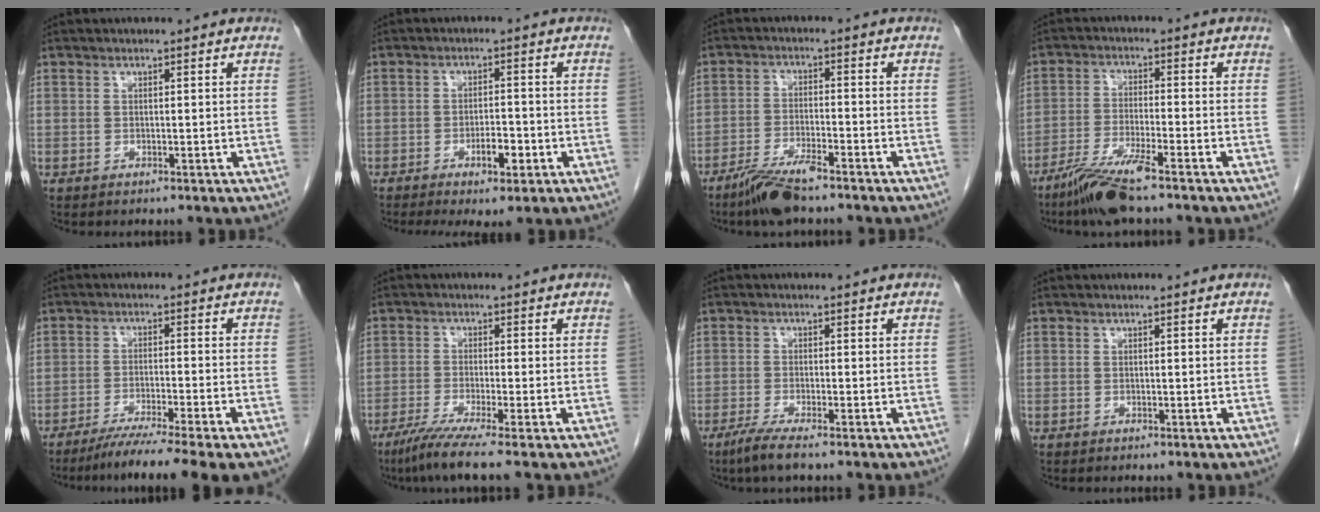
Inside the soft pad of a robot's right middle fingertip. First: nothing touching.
{"total": 5.1, "force": [-2.4, 1.2, 4.3], "torque": [-0.076, -0.004, -0.035]}
{"total": 6.9, "force": [-5.3, 0.9, 4.4], "torque": [-0.090, -0.015, -0.099]}
{"total": 8.2, "force": [-6.0, 0.2, 5.5], "torque": [-0.112, -0.025, -0.117]}
{"total": 11.0, "force": [-8.3, -0.8, 7.1], "torque": [-0.102, -0.029, -0.128]}
{"total": 6.5, "force": [-4.8, -1.2, 4.2], "torque": [-0.073, -0.023, -0.088]}
{"total": 3.7, "force": [-2.7, 0.0, 2.6], "torque": [-0.058, -0.012, -0.053]}
{"total": 0.0}